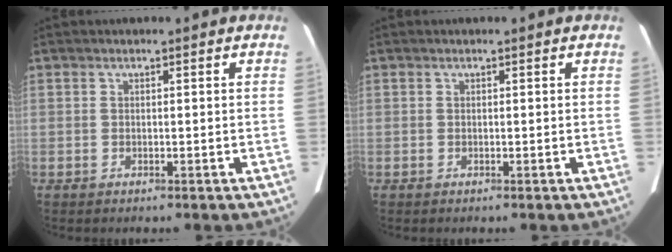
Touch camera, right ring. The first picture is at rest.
{"total": 0.0}